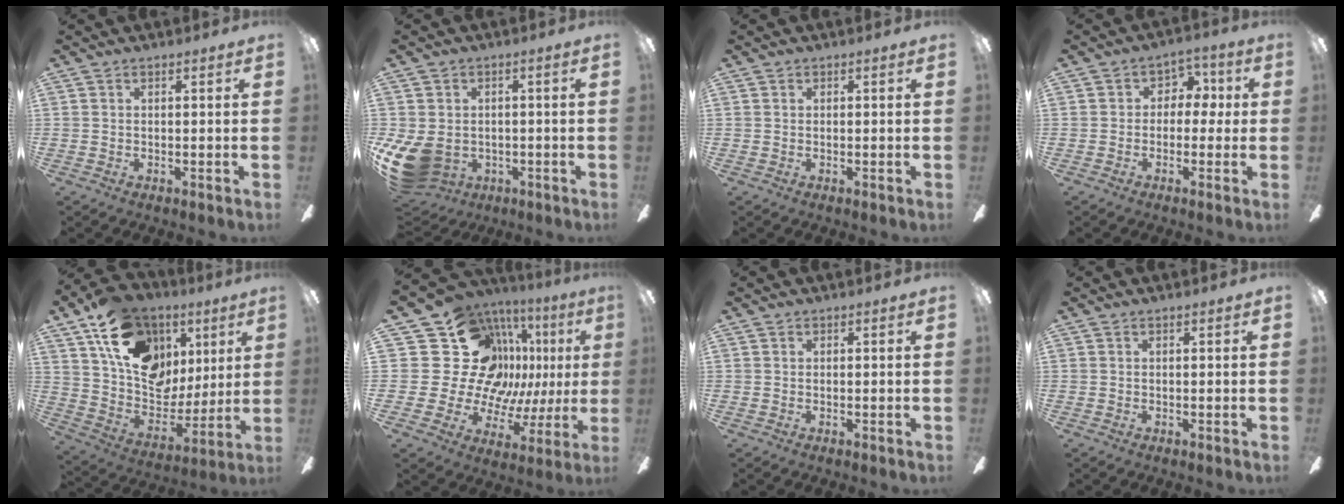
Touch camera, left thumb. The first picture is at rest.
{"total": 11.1, "force": [-3.2, 8.6, 6.2], "torque": [-0.149, 0.006, -0.055]}
{"total": 0.0}
{"total": 5.2, "force": [-0.3, 4.6, 2.3], "torque": [-0.027, 0.015, -0.010]}
{"total": 21.6, "force": [10.2, 15.1, 11.5], "torque": [-0.200, -0.035, 0.196]}
{"total": 24.5, "force": [8.2, 18.1, 14.3], "torque": [-0.301, -0.065, 0.189]}
{"total": 0.0}
{"total": 0.0}